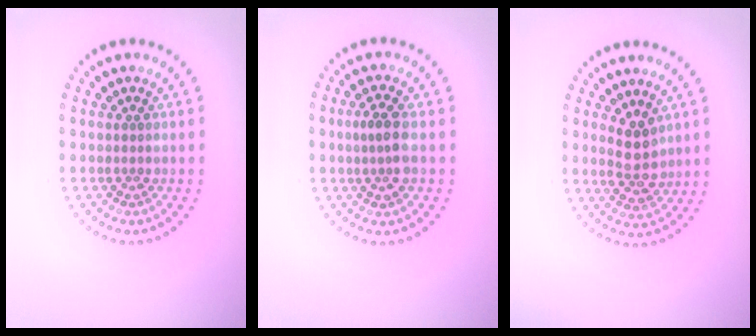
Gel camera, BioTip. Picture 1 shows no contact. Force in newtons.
{"total": 2.5, "press": 2.4, "slide": 0.7}
{"total": 3.0, "press": 2.8, "slide": 0.9}